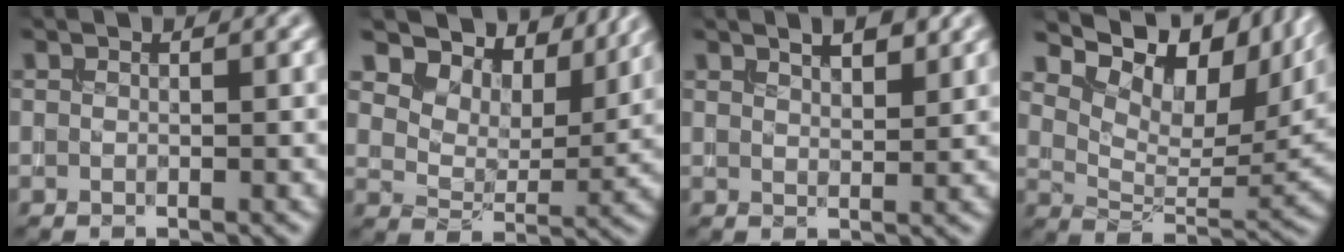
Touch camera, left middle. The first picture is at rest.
{"total": 10.3, "force": [7.6, 5.0, 4.8], "torque": [-0.096, -0.004, 0.114]}
{"total": 2.9, "force": [2.0, 0.8, 1.9], "torque": [-0.019, 0.005, 0.029]}
{"total": 13.8, "force": [8.7, 6.3, 8.7], "torque": [-0.139, 0.022, 0.153]}